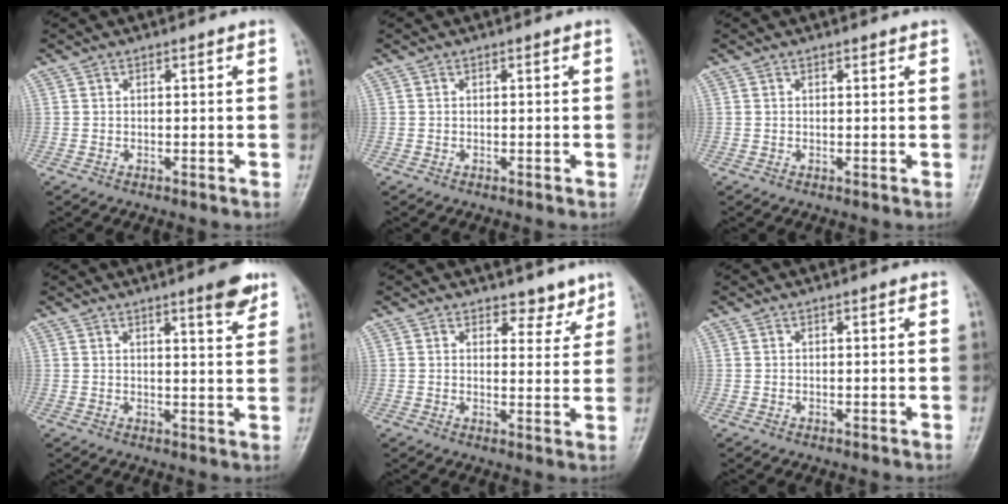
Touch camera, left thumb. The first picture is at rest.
{"total": 0.0}
{"total": 0.6, "force": [0.6, 0.2, 0.3], "torque": [-0.005, -0.002, 0.007]}
{"total": 5.4, "force": [3.6, 1.0, 3.9], "torque": [-0.046, -0.022, 0.046]}
{"total": 4.1, "force": [3.4, 2.0, 1.0], "torque": [0.013, -0.026, 0.045]}
{"total": 0.0}